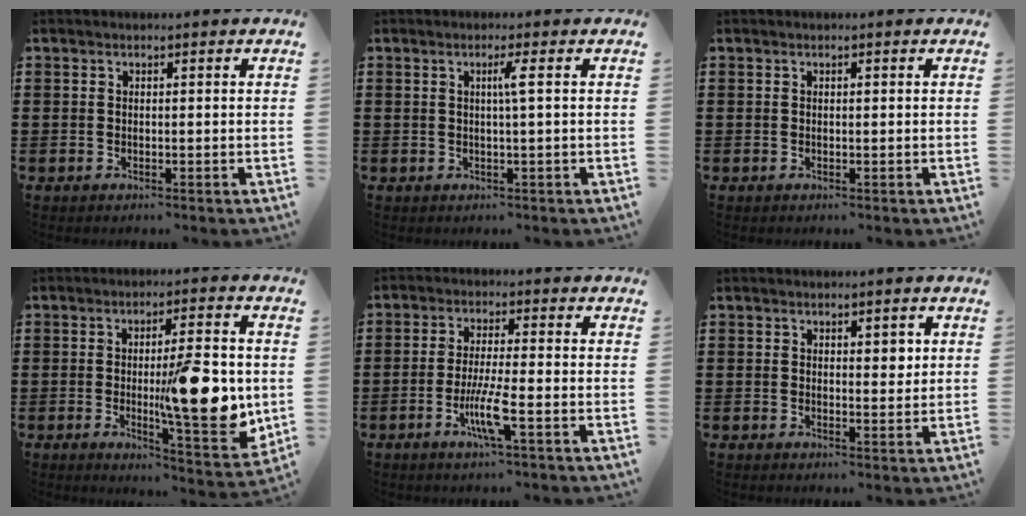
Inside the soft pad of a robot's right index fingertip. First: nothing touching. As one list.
[{"total": 2.2, "force": [0.3, -0.4, 2.1], "torque": [-0.040, -0.004, 0.001]}, {"total": 0.0}, {"total": 13.6, "force": [-0.8, 3.3, 13.2], "torque": [-0.184, -0.017, -0.016]}, {"total": 6.4, "force": [-2.6, 0.5, 5.8], "torque": [-0.116, -0.016, -0.049]}, {"total": 2.1, "force": [1.1, 1.1, 1.4], "torque": [-0.012, -0.001, 0.016]}]